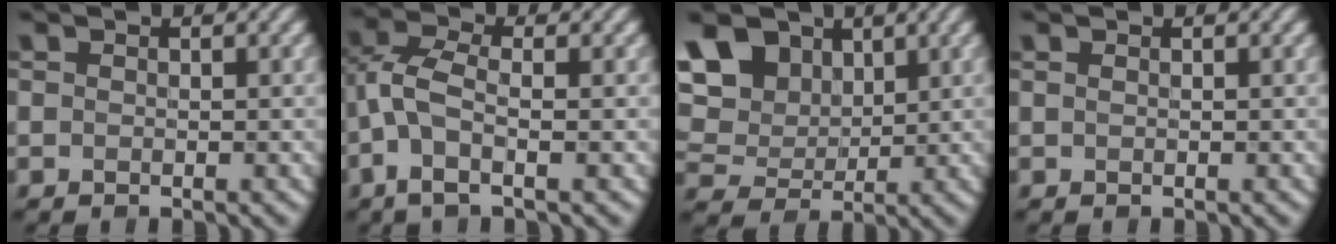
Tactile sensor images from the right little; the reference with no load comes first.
{"total": 4.1, "force": [-1.0, 1.5, 3.7], "torque": [-0.090, 0.005, -0.024]}
{"total": 8.9, "force": [4.3, 6.0, 4.9], "torque": [-0.113, 0.014, 0.067]}
{"total": 0.7, "force": [0.3, 0.4, 0.5], "torque": [0.004, -0.003, -0.001]}